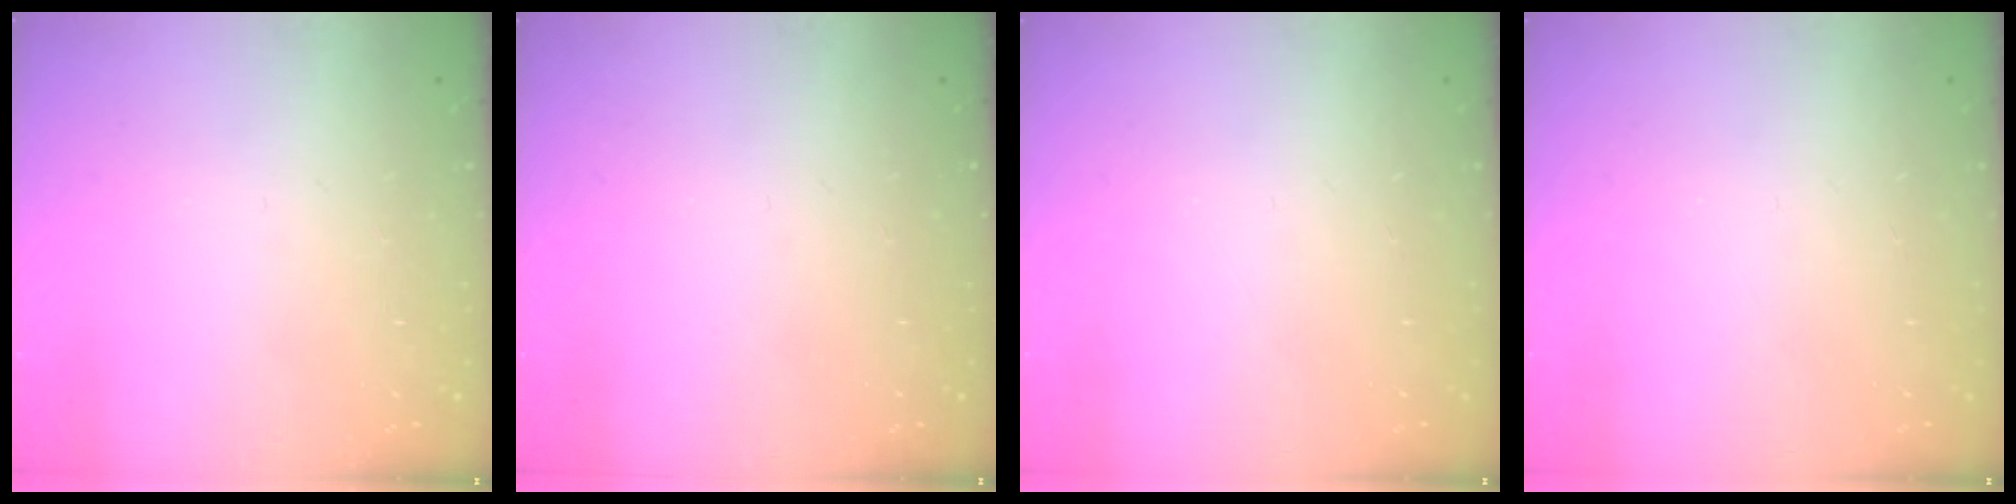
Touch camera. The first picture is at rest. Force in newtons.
{"total": 0.0}
{"total": 0.0}
{"total": 0.0}